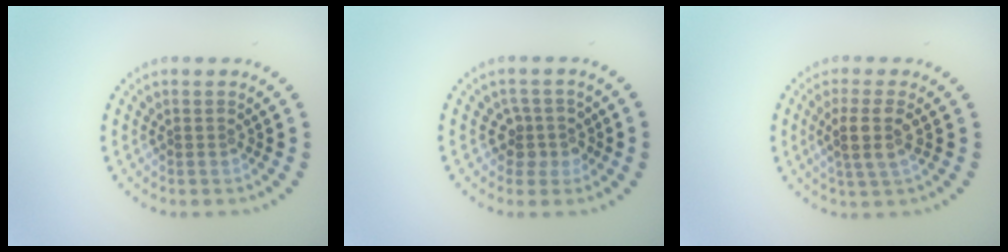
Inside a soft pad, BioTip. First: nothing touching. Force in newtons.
{"total": 2.3, "press": 1.7, "slide": 1.5}
{"total": 2.8, "press": 2.4, "slide": 1.5}